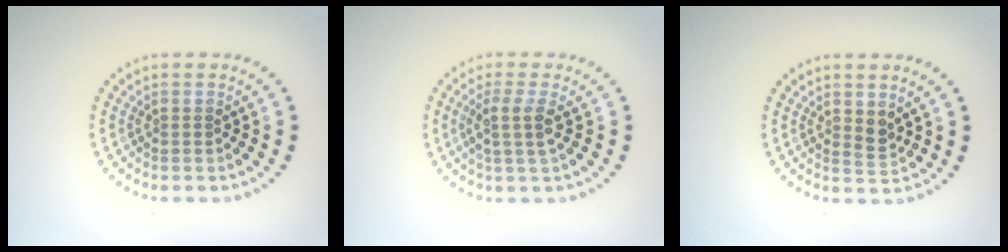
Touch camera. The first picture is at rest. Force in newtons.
{"total": 2.3, "press": 1.9, "slide": 1.3}
{"total": 1.3, "press": 1.1, "slide": 0.6}